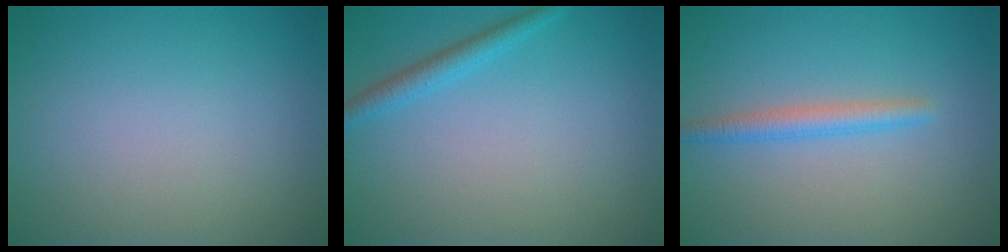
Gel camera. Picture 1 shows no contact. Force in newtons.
{"total": 1.9, "press": 1.9, "slide": 0.1}
{"total": 2.1, "press": 2.1, "slide": 0.2}